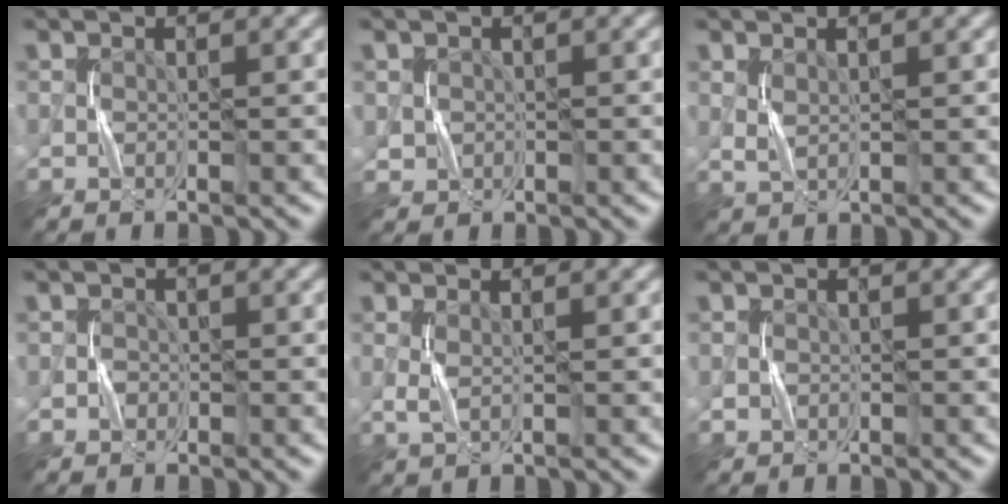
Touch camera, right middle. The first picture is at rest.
{"total": 1.2, "force": [0.2, 1.2, -0.1], "torque": [-0.002, -0.007, 0.008]}
{"total": 0.8, "force": [0.7, 0.1, 0.4], "torque": [-0.020, -0.004, 0.021]}
{"total": 0.7, "force": [-0.3, 0.6, -0.2], "torque": [0.007, 0.000, -0.007]}
{"total": 0.8, "force": [0.3, 0.1, 0.8], "torque": [-0.028, 0.000, 0.010]}
{"total": 0.6, "force": [-0.1, 0.6, -0.1], "torque": [0.002, -0.003, -0.004]}